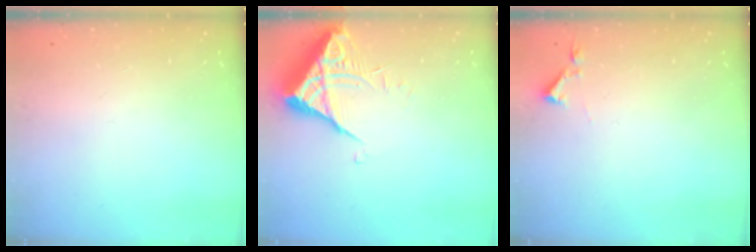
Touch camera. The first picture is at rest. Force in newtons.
{"total": 6.0, "press": 6.0, "slide": 0.2}
{"total": 2.9, "press": 2.9, "slide": 0.5}